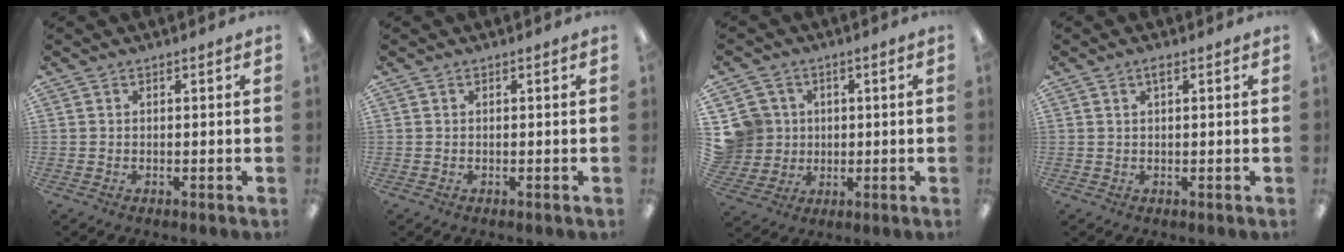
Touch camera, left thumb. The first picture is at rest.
{"total": 0.0}
{"total": 8.4, "force": [1.7, 8.2, 0.8], "torque": [-0.038, 0.005, 0.044]}
{"total": 1.7, "force": [0.8, 0.4, 1.5], "torque": [-0.031, 0.004, 0.012]}